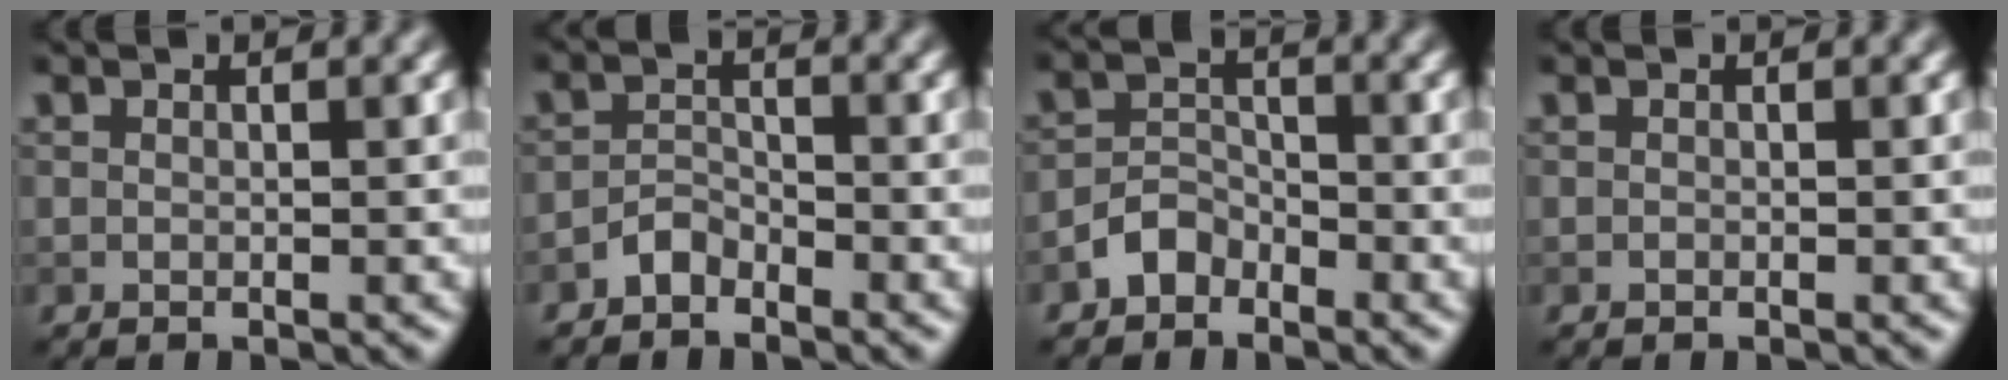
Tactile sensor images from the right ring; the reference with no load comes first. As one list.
[{"total": 1.7, "force": [-1.5, 0.7, 0.5], "torque": [-0.007, 0.010, -0.032]}, {"total": 2.2, "force": [-1.7, 1.3, 0.6], "torque": [-0.008, 0.014, -0.036]}, {"total": 0.0}]